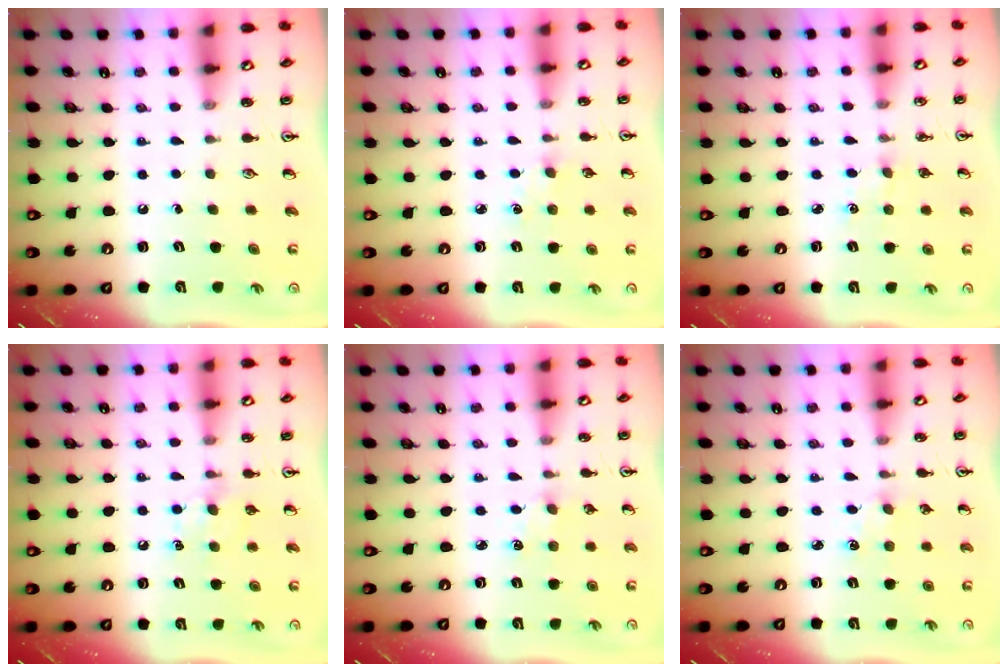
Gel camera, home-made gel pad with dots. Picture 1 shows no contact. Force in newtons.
{"total": 2.7, "press": 2.7, "slide": 0.4}
{"total": 2.0, "press": 2.0, "slide": 0.3}
{"total": 7.0, "press": 7.0, "slide": 0.7}
{"total": 2.0, "press": 2.0, "slide": 0.3}
{"total": 2.0, "press": 2.0, "slide": 0.3}